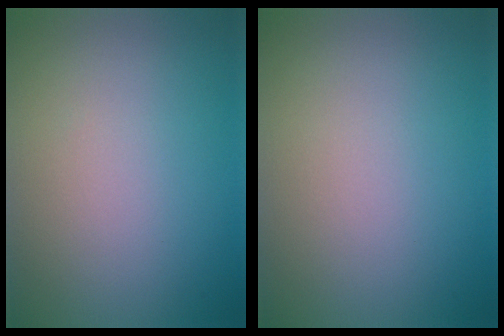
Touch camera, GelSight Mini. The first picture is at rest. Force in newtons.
{"total": 0.0}